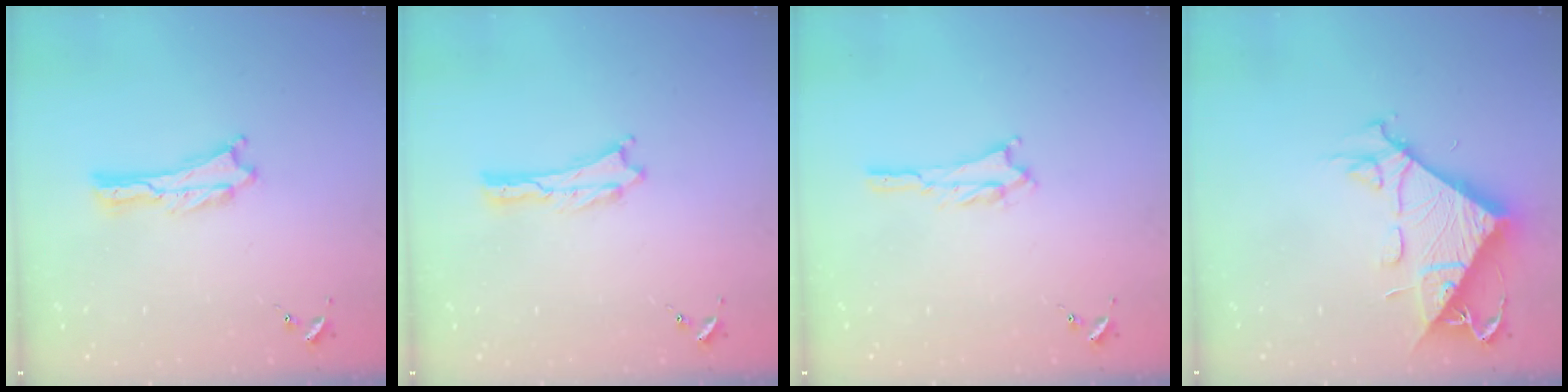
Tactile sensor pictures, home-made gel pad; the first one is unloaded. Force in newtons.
{"total": 0.0}
{"total": 1.5, "press": 1.5, "slide": 0.3}
{"total": 11.0, "press": 11.0, "slide": 1.1}